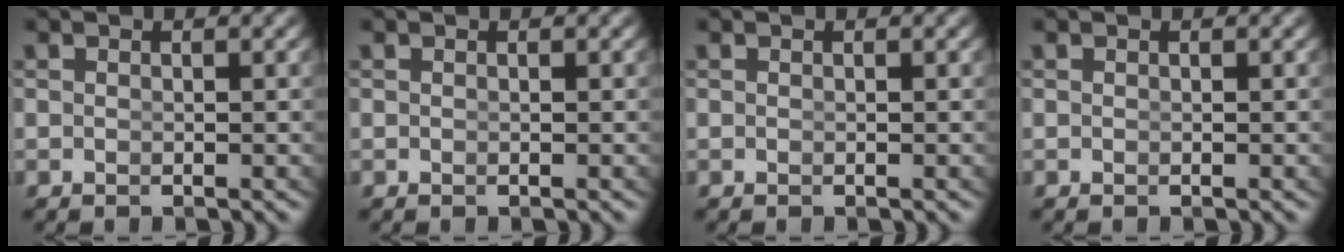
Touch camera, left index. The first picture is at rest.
{"total": 0.0}
{"total": 0.0}
{"total": 0.0}